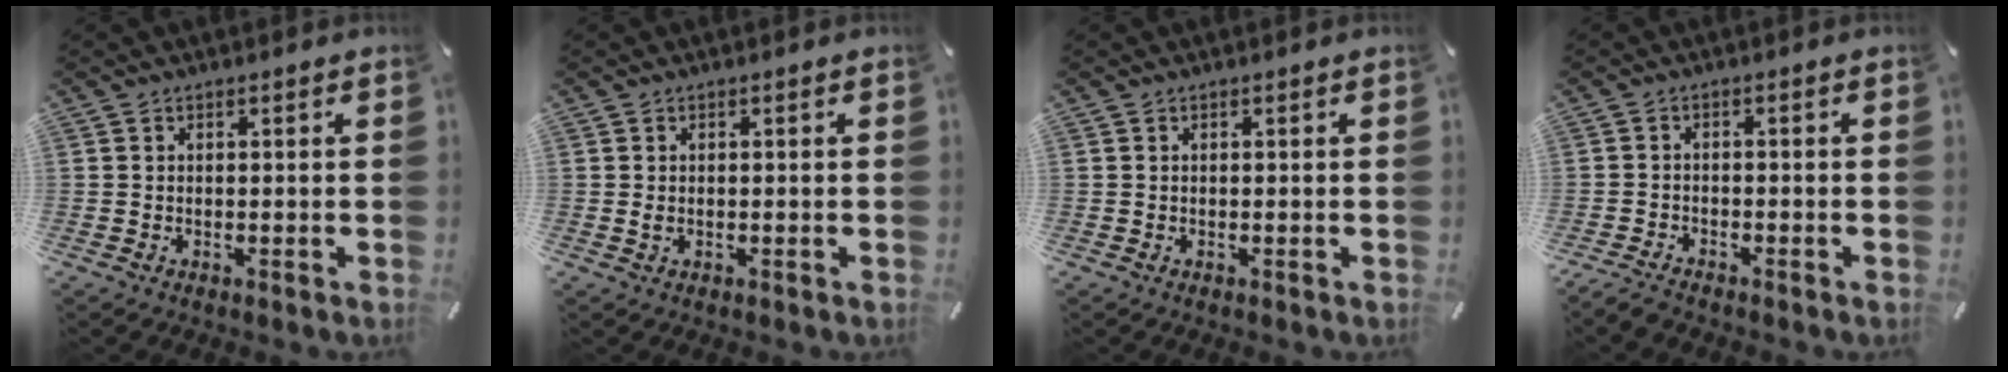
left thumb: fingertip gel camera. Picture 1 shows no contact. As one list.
[{"total": 1.1, "force": [-0.1, 0.7, 0.9], "torque": [-0.018, 0.001, -0.003]}, {"total": 0.0}, {"total": 2.4, "force": [-2.2, 0.7, 0.7], "torque": [-0.019, 0.010, -0.046]}]